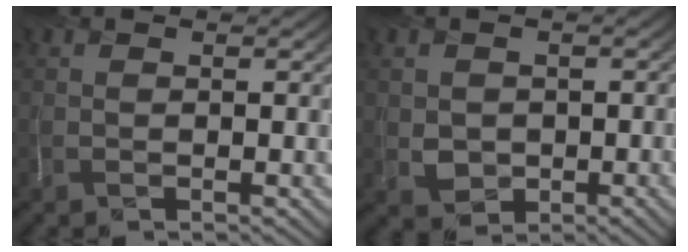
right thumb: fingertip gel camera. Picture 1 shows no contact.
{"total": 3.1, "force": [0.0, 3.0, 0.6], "torque": [-0.024, -0.013, 0.008]}